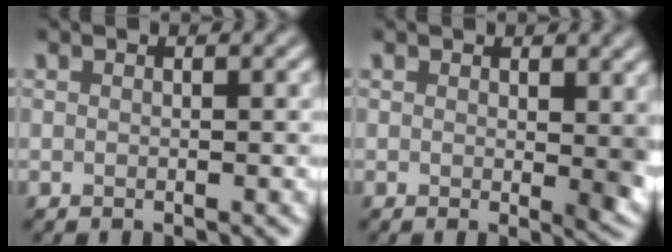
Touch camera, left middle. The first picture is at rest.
{"total": 3.2, "force": [1.0, 1.5, 2.7], "torque": [-0.028, -0.006, 0.016]}